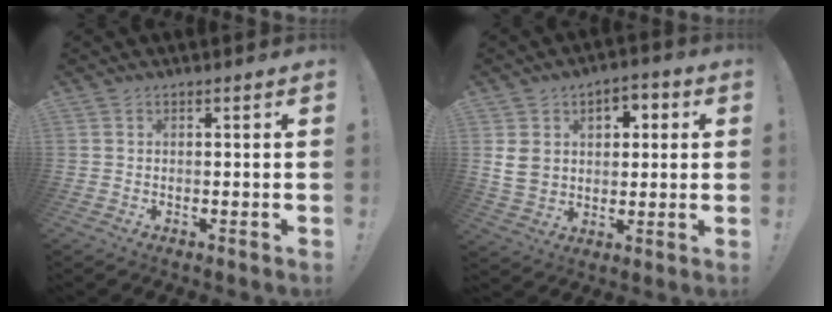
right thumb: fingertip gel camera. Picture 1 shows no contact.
{"total": 10.9, "force": [2.0, 9.1, 5.6], "torque": [-0.084, -0.001, 0.043]}